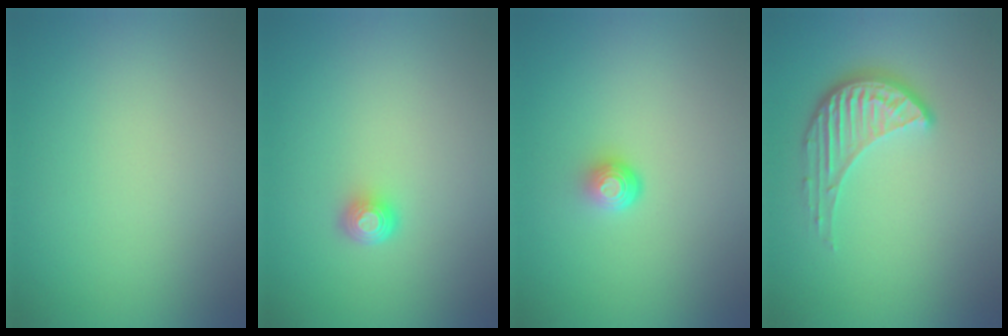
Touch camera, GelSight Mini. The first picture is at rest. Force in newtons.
{"total": 1.6, "press": 1.2, "slide": 1.2}
{"total": 1.7, "press": 1.1, "slide": 1.3}
{"total": 4.0, "press": 3.0, "slide": 2.7}